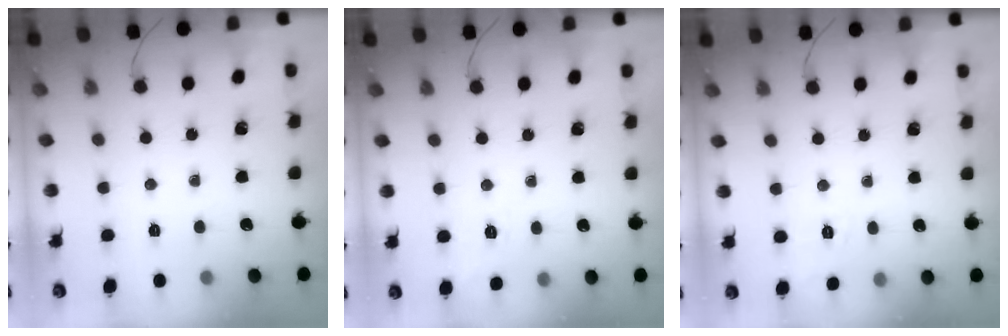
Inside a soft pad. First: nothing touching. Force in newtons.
{"total": 2.0, "press": 0.9, "slide": 1.8}
{"total": 3.2, "press": 2.6, "slide": 1.8}